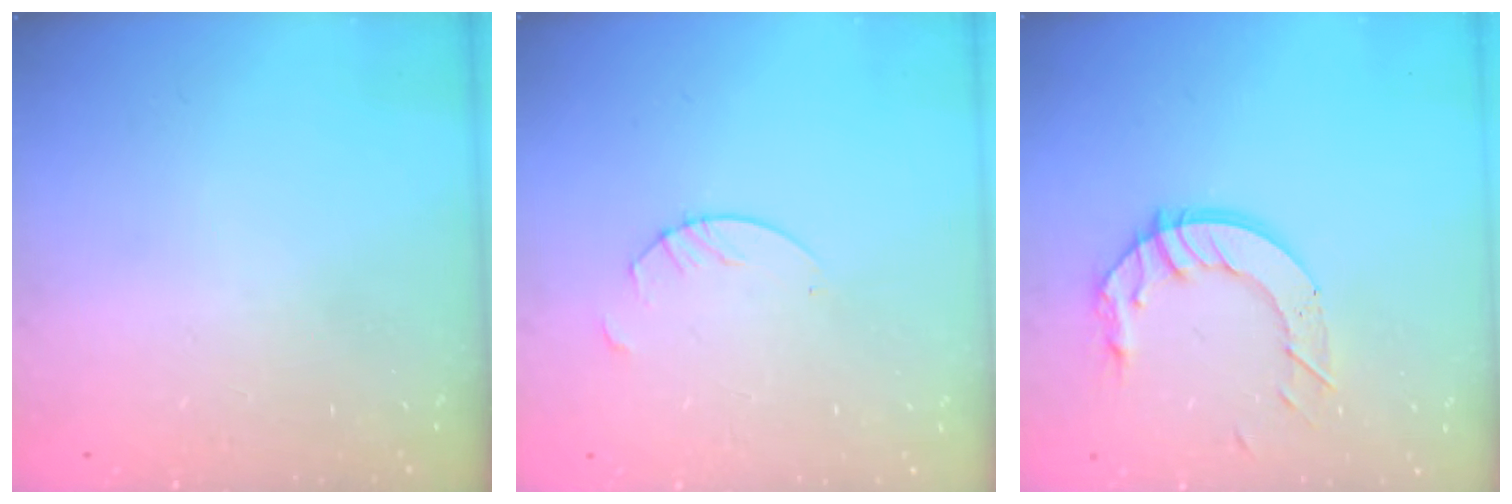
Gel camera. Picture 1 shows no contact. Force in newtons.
{"total": 2.7, "press": 2.7, "slide": 0.2}
{"total": 10.6, "press": 10.5, "slide": 1.0}